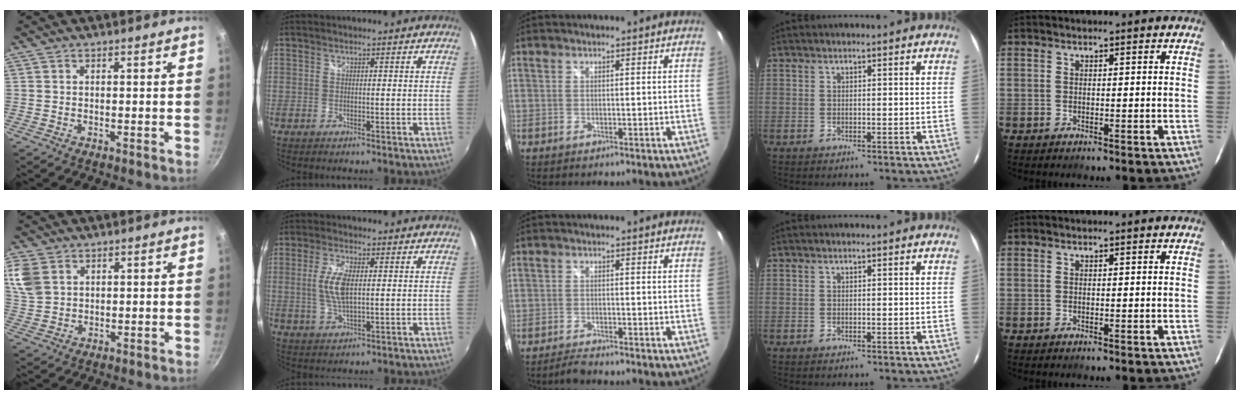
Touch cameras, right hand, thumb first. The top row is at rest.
{"thumb": {"total": 8.8, "force": [3.8, 6.4, 4.7], "torque": [-0.094, -0.005, 0.081]}, "index": {"total": 6.6, "force": [0.6, 2.6, 6.1], "torque": [-0.124, 0.000, 0.015]}, "middle": {"total": 2.3, "force": [-2.3, 0.2, 0.6], "torque": [-0.023, -0.006, -0.045]}}